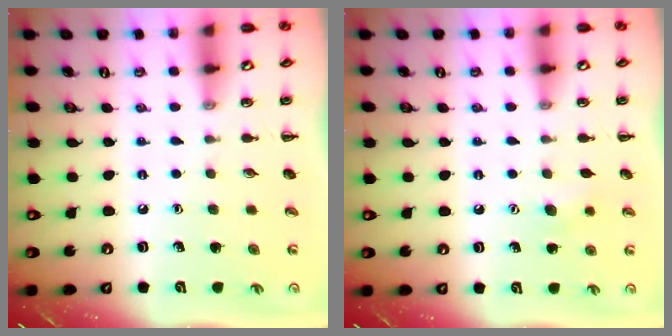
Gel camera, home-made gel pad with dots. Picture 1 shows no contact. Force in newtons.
{"total": 7.0, "press": 6.8, "slide": 1.8}